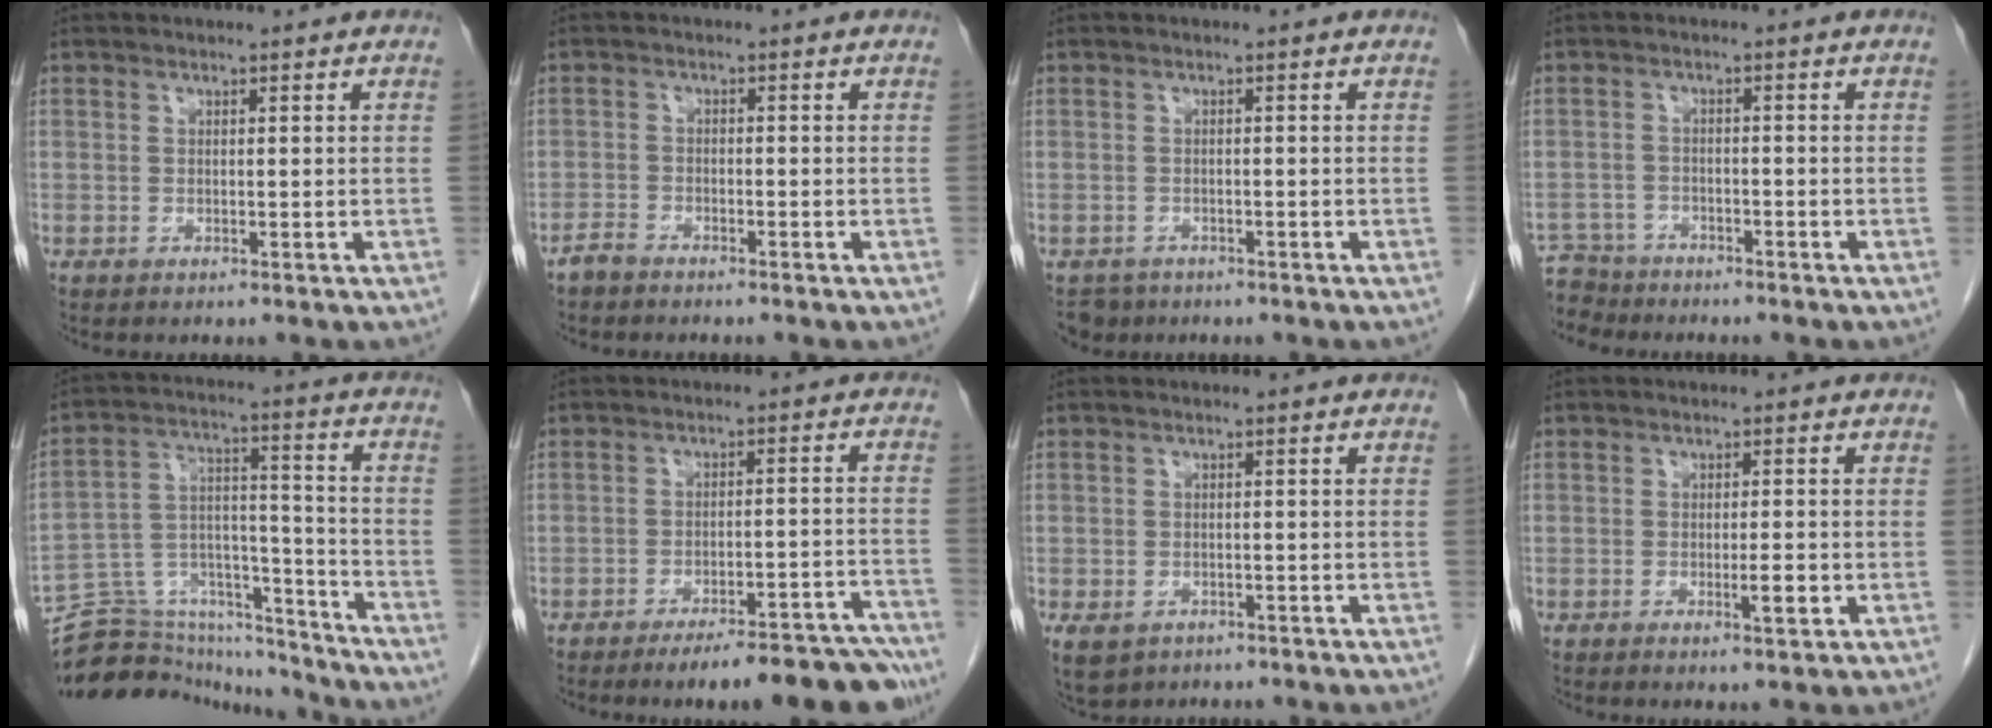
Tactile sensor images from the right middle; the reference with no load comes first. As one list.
[{"total": 2.1, "force": [-1.9, 0.8, 0.5], "torque": [-0.017, 0.000, -0.036]}, {"total": 2.7, "force": [-2.1, 1.8, 0.1], "torque": [-0.004, 0.001, -0.032]}, {"total": 5.4, "force": [-4.9, 2.1, -0.7], "torque": [0.014, -0.004, -0.093]}, {"total": 18.5, "force": [-17.8, 4.4, 2.7], "torque": [-0.056, 0.056, -0.275]}, {"total": 13.4, "force": [-11.7, 2.0, 6.2], "torque": [-0.041, 0.026, -0.152]}, {"total": 5.3, "force": [-3.2, 3.7, 2.1], "torque": [-0.040, -0.004, -0.042]}, {"total": 2.5, "force": [-0.7, 0.2, 2.4], "torque": [-0.042, -0.005, -0.008]}]